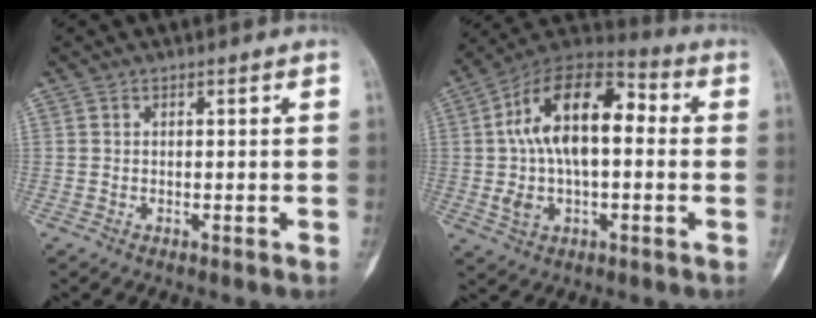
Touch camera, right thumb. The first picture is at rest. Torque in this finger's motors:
{"motor_torque": [-0.32, 2.79, 2.05, 0.04, 0.47]}